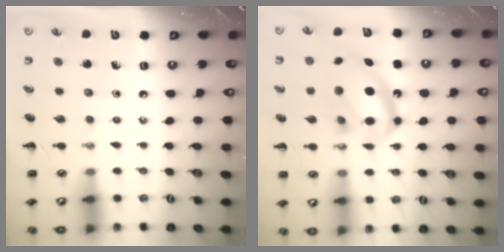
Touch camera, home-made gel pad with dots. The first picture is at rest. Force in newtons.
{"total": 15.1, "press": 14.5, "slide": 4.1}